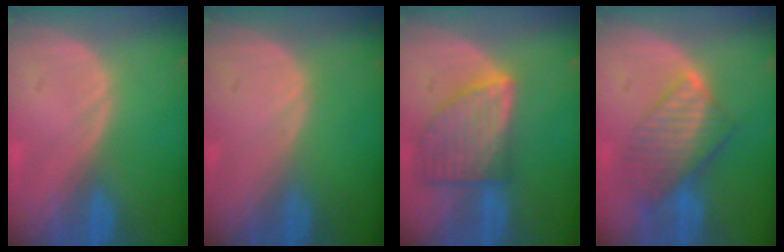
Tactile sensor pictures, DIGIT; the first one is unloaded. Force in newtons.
{"total": 0.0}
{"total": 8.2, "press": 7.4, "slide": 3.4}
{"total": 8.3, "press": 7.1, "slide": 4.1}